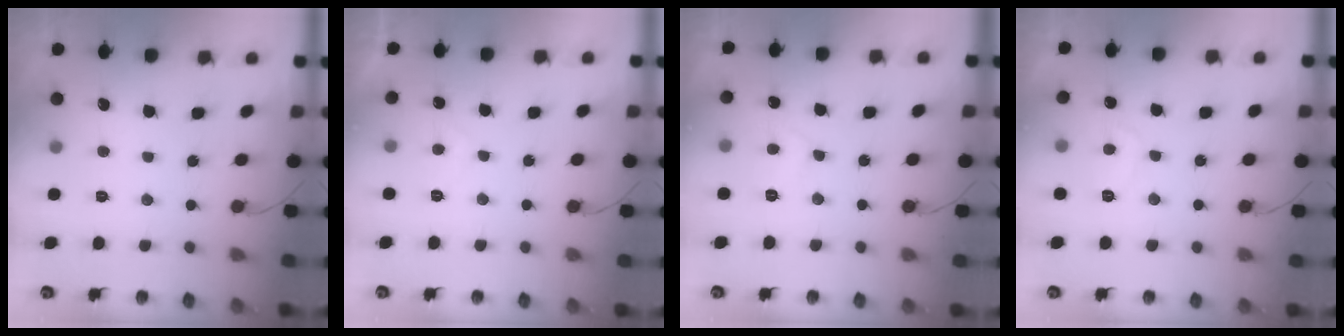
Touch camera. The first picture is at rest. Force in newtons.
{"total": 1.8, "press": 1.6, "slide": 0.8}
{"total": 5.4, "press": 5.4, "slide": 0.4}
{"total": 3.6, "press": 3.6, "slide": 0.6}